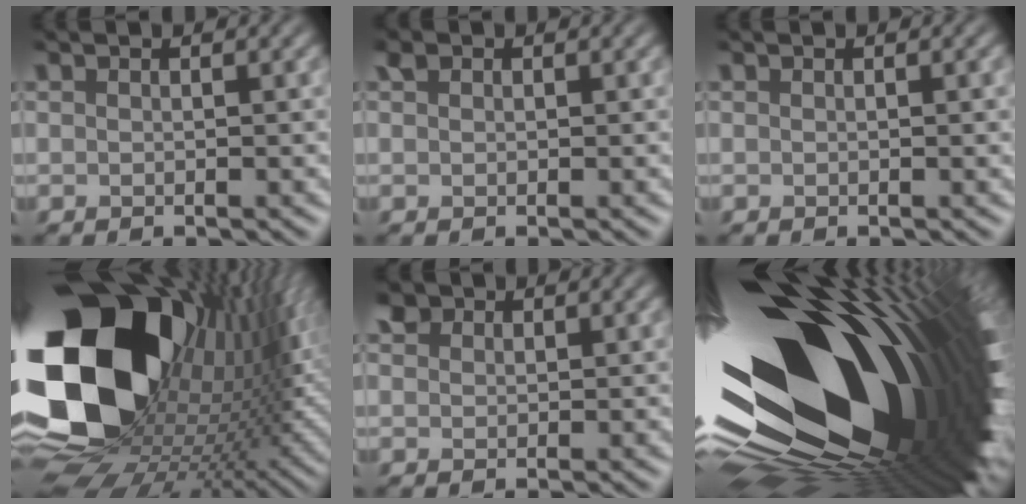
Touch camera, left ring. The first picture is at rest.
{"total": 0.7, "force": [0.2, 0.7, 0.3], "torque": [-0.008, 0.004, 0.001]}
{"total": 1.1, "force": [0.4, 0.3, 1.0], "torque": [-0.014, 0.002, 0.006]}
{"total": 21.3, "force": [1.7, 15.0, 15.1], "torque": [-0.319, -0.055, 0.054]}
{"total": 1.4, "force": [0.8, 1.0, 0.4], "torque": [-0.011, 0.004, 0.012]}
{"total": 20.4, "force": [0.7, 10.5, 17.5], "torque": [-0.271, -0.037, -0.009]}